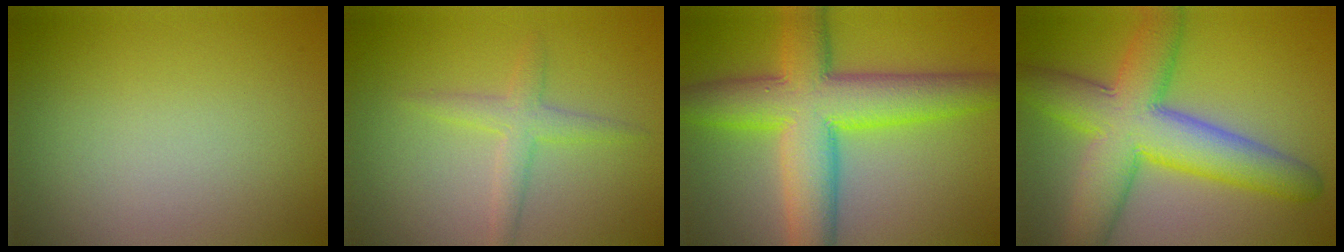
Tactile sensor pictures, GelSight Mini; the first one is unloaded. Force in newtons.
{"total": 2.3, "press": 2.3, "slide": 0.0}
{"total": 11.0, "press": 11.0, "slide": 0.2}
{"total": 10.1, "press": 10.1, "slide": 0.2}